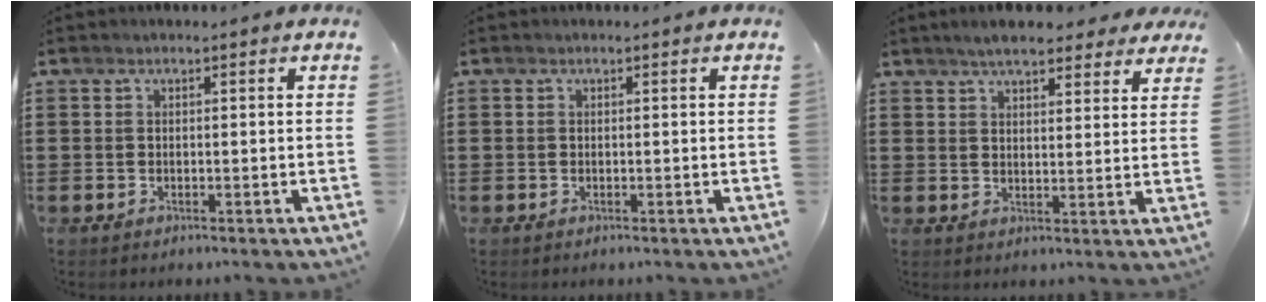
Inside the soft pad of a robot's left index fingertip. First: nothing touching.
{"total": 0.0}
{"total": 5.6, "force": [4.9, 1.2, 2.5], "torque": [-0.053, -0.008, 0.088]}